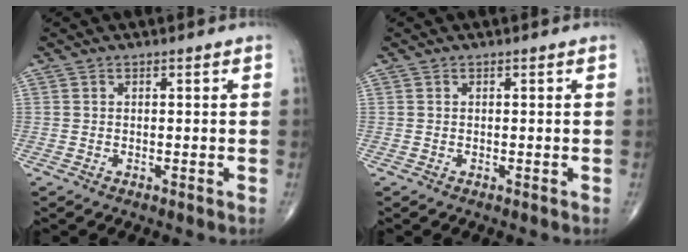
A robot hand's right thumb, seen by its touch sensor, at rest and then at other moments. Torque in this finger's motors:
{"motor_torque": [0.05, 0.05, -0.08, 0.03, 0.00]}